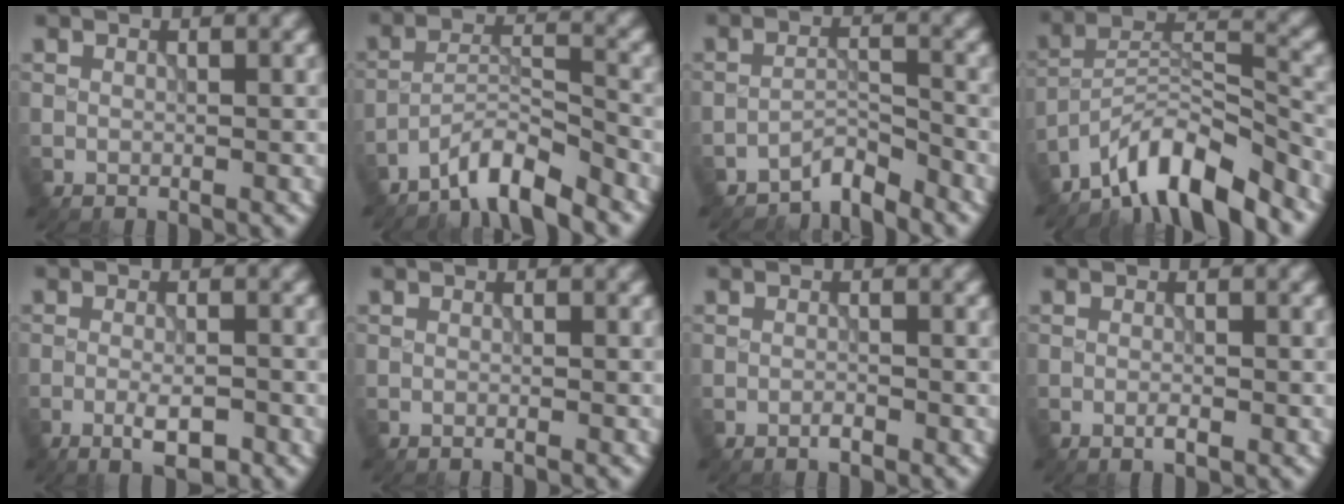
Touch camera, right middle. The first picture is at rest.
{"total": 5.2, "force": [-4.5, 0.7, 2.5], "torque": [-0.041, 0.005, -0.090]}
{"total": 2.8, "force": [-2.7, 0.3, 0.6], "torque": [-0.006, 0.008, -0.053]}
{"total": 8.7, "force": [-7.2, 2.0, 4.4], "torque": [-0.064, 0.006, -0.140]}
{"total": 3.0, "force": [-1.6, 0.8, 2.4], "torque": [-0.047, -0.001, -0.029]}
{"total": 0.6, "force": [-0.4, 0.1, 0.3], "torque": [0.000, -0.003, -0.013]}
{"total": 0.7, "force": [-0.6, 0.1, 0.4], "torque": [-0.008, 0.002, -0.011]}
{"total": 0.9, "force": [-0.5, 0.1, 0.8], "torque": [-0.014, -0.001, -0.009]}